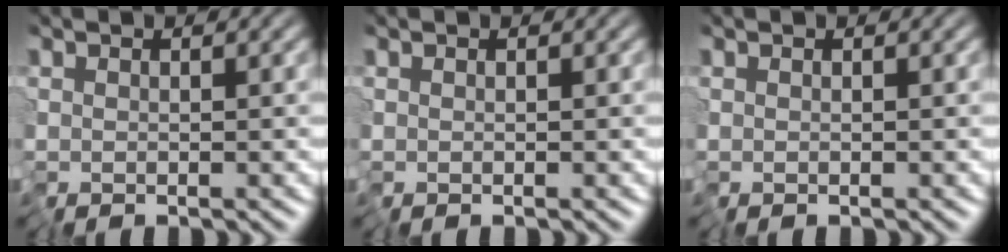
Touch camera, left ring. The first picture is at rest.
{"total": 0.0}
{"total": 0.0}